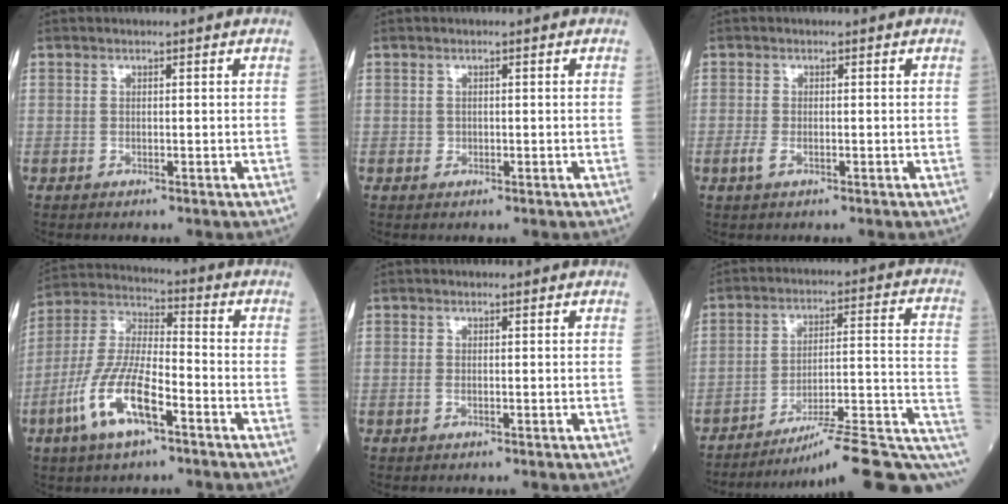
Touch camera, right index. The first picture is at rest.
{"total": 0.6, "force": [0.0, 0.6, 0.2], "torque": [-0.001, 0.002, -0.001]}
{"total": 1.6, "force": [-0.6, 0.7, 1.3], "torque": [-0.033, -0.002, -0.011]}
{"total": 12.9, "force": [-5.9, 3.6, 10.9], "torque": [-0.232, -0.003, -0.114]}
{"total": 0.6, "force": [-0.2, 0.3, 0.5], "torque": [-0.014, -0.001, -0.003]}
{"total": 17.9, "force": [-12.5, 1.5, 12.7], "torque": [-0.117, 0.040, -0.179]}